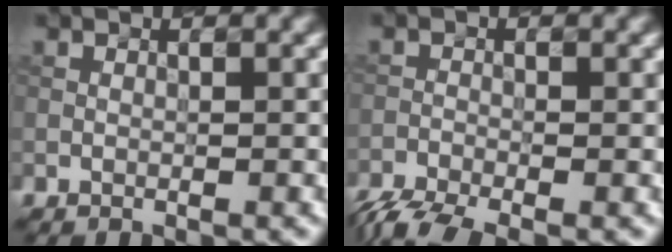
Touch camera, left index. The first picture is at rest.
{"total": 4.3, "force": [-3.4, 1.1, 2.3], "torque": [-0.046, -0.016, -0.076]}